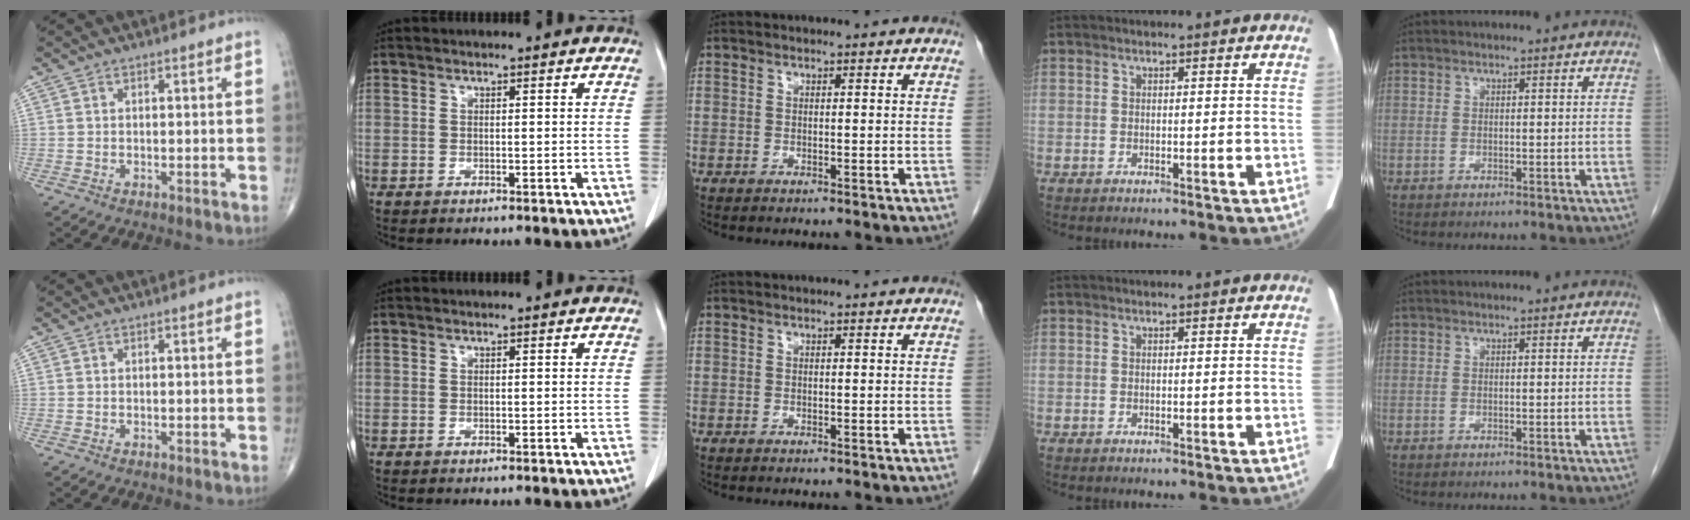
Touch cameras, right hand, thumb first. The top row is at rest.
{}